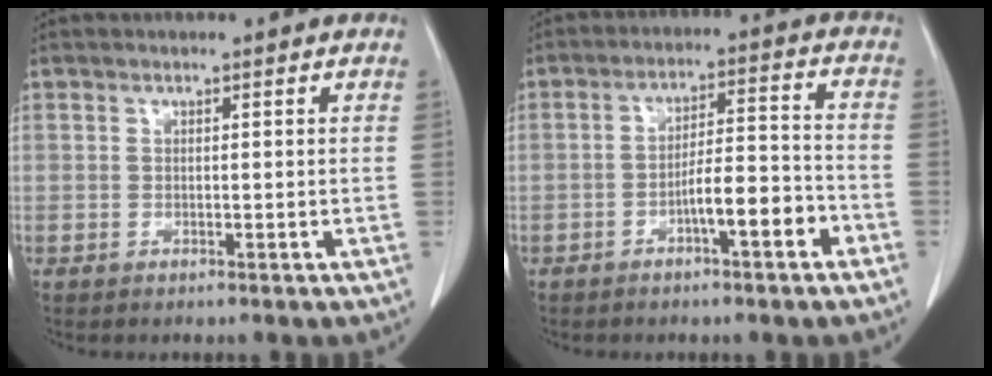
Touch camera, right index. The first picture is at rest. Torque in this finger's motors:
{"motor_torque": [1.00, -0.77, 0.34, 0.11]}